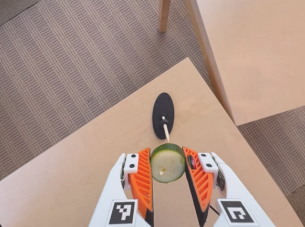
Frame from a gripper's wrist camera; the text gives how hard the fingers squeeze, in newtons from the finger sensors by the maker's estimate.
{"total": 12.9, "left": 13.5, "right": 12.2}